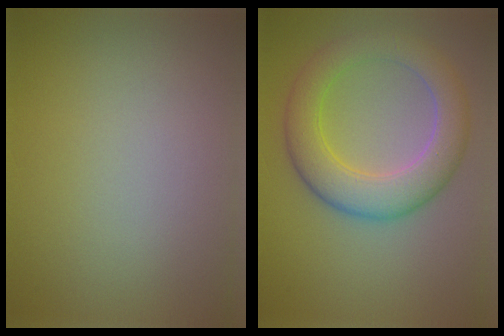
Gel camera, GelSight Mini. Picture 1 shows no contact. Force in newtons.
{"total": 6.1, "press": 6.1, "slide": 0.1}